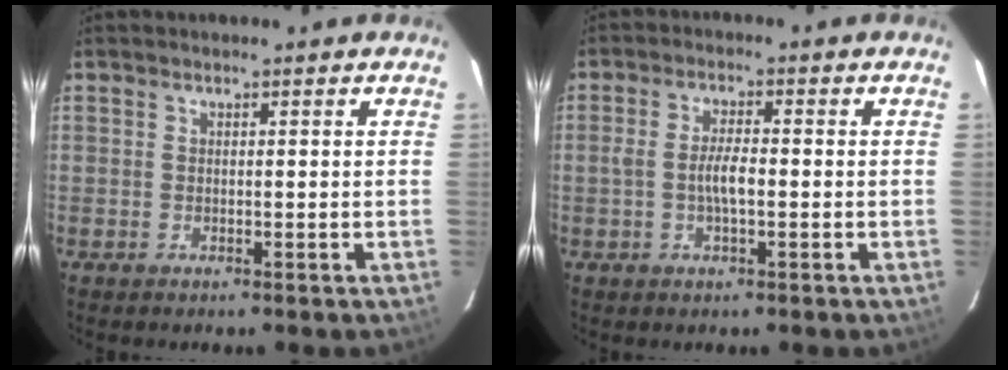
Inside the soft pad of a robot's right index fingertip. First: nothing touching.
{"total": 4.0, "force": [-0.8, 1.0, 3.8], "torque": [-0.074, 0.005, -0.015]}